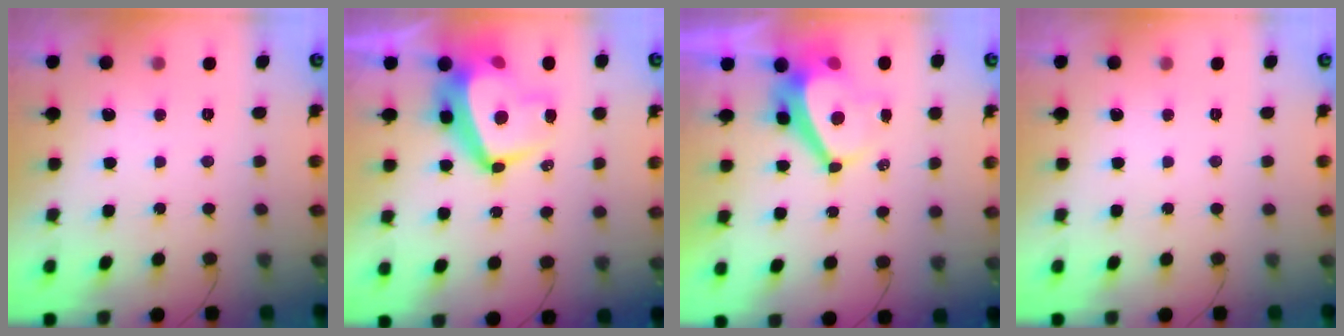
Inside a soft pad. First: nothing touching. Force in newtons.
{"total": 13.8, "press": 13.7, "slide": 1.7}
{"total": 5.6, "press": 5.6, "slide": 0.7}
{"total": 0.0}